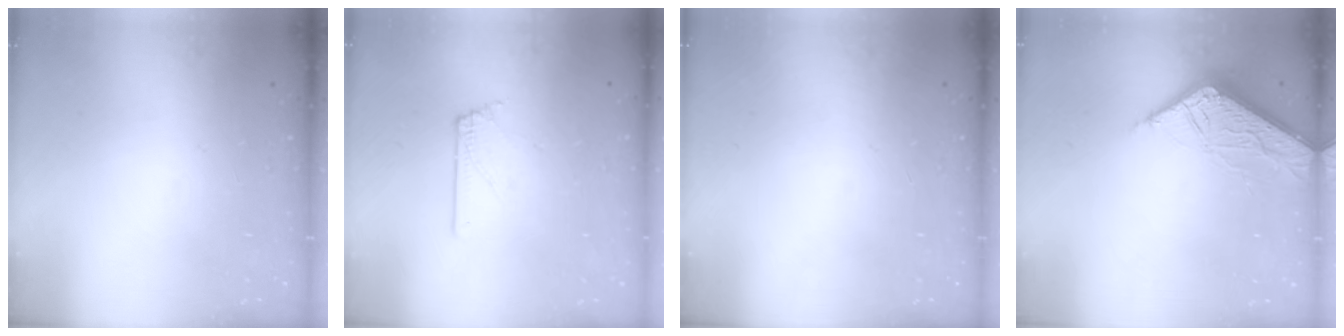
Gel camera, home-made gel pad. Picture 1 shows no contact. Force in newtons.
{"total": 1.6, "press": 1.6, "slide": 0.2}
{"total": 0.0}
{"total": 7.0, "press": 6.9, "slide": 0.4}